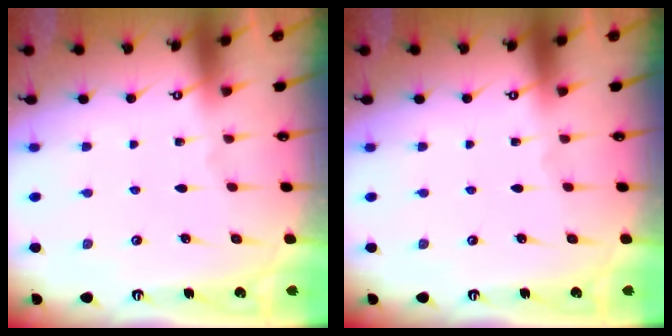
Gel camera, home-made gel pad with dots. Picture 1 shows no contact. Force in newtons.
{"total": 0.0}